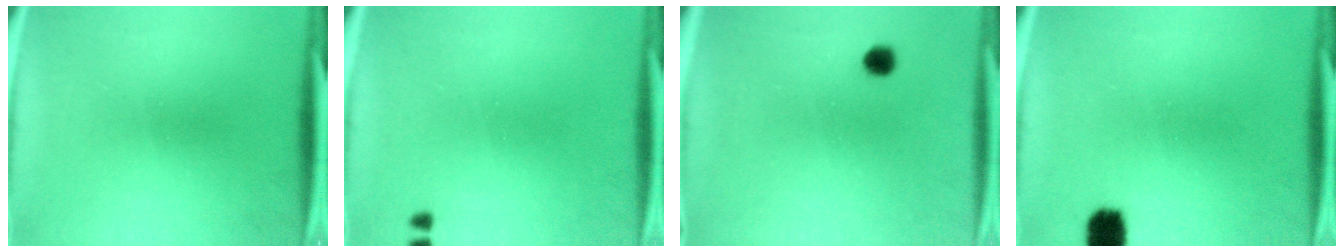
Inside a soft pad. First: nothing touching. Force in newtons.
{"total": 0.6}
{"total": 2.2}
{"total": 3.8}